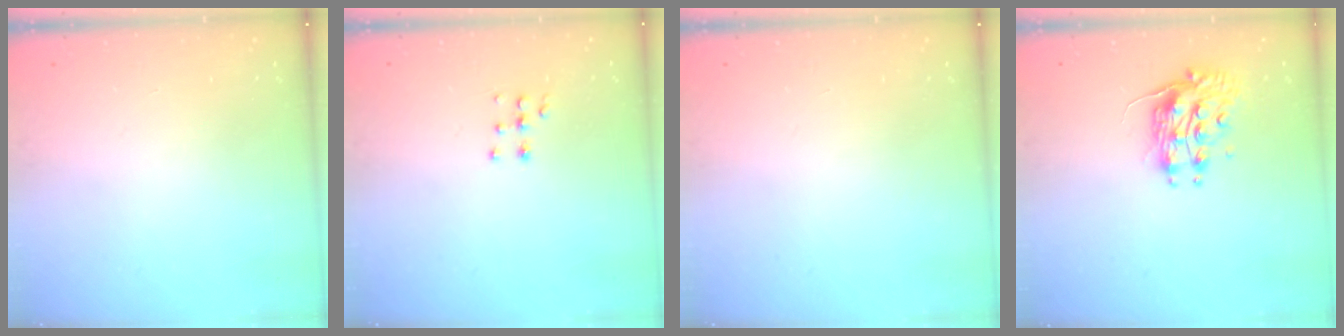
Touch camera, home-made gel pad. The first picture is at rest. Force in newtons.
{"total": 5.2, "press": 5.2, "slide": 0.7}
{"total": 0.0}
{"total": 9.1, "press": 9.1, "slide": 0.6}